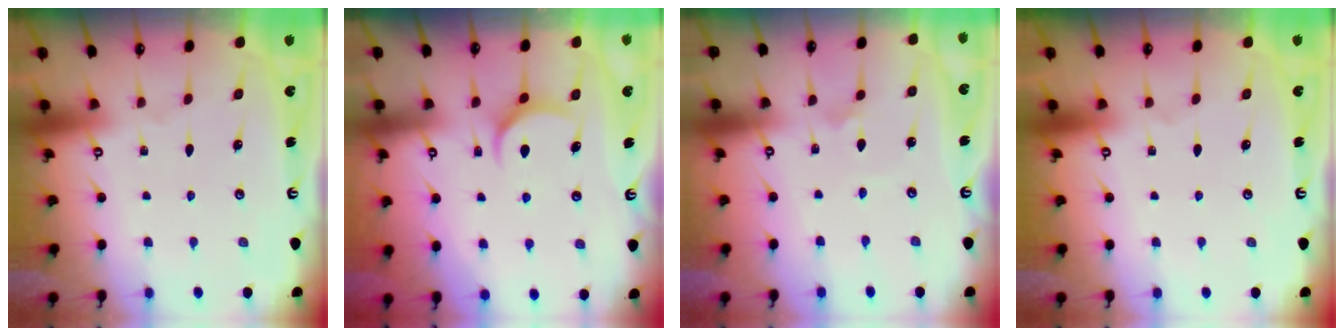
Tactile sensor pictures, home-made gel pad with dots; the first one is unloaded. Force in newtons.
{"total": 7.0, "press": 6.9, "slide": 0.7}
{"total": 1.7, "press": 1.7, "slide": 0.4}
{"total": 0.0}